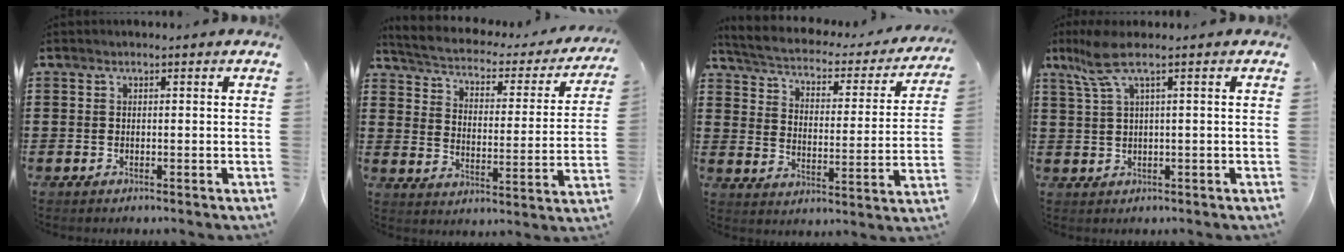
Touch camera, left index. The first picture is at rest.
{"total": 2.4, "force": [2.0, 0.9, 1.0], "torque": [-0.036, -0.020, 0.024]}
{"total": 2.4, "force": [2.0, 0.8, 1.1], "torque": [-0.038, -0.023, 0.025]}
{"total": 4.8, "force": [1.7, 0.5, 4.4], "torque": [-0.105, -0.003, 0.024]}